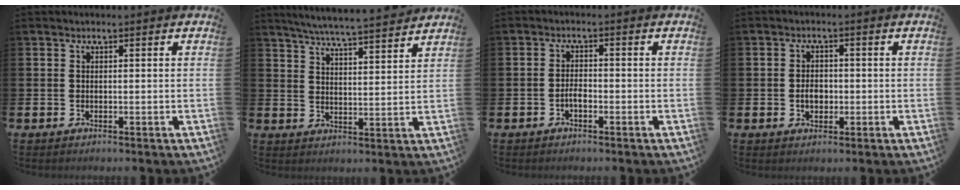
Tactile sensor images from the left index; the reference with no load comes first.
{"total": 6.1, "force": [5.9, -0.4, 1.4], "torque": [-0.049, -0.040, 0.104]}
{"total": 1.8, "force": [-0.8, 0.8, 1.3], "torque": [-0.022, 0.001, -0.017]}
{"total": 2.7, "force": [-0.4, 2.0, 1.8], "torque": [-0.015, -0.003, -0.015]}